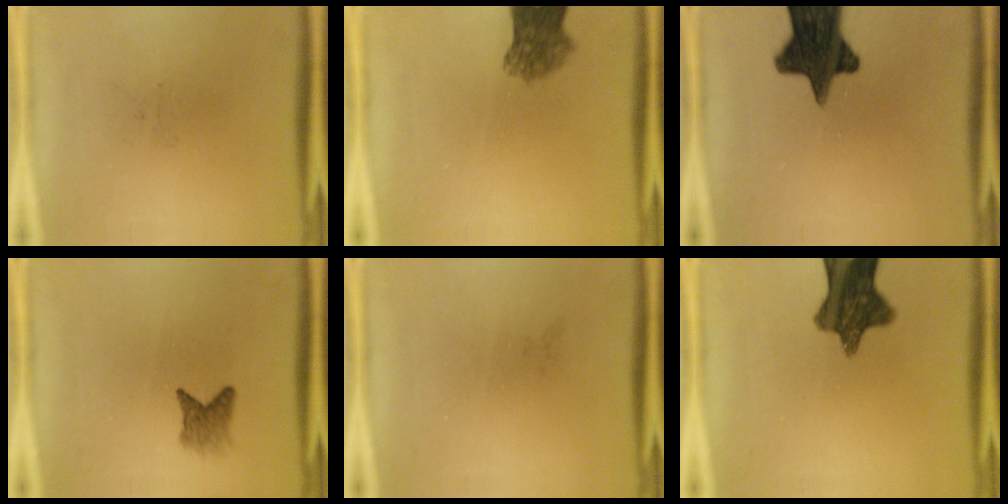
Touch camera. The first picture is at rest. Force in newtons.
{"total": 5.4}
{"total": 14.3}
{"total": 2.4}
{"total": 0.0}
{"total": 10.7}